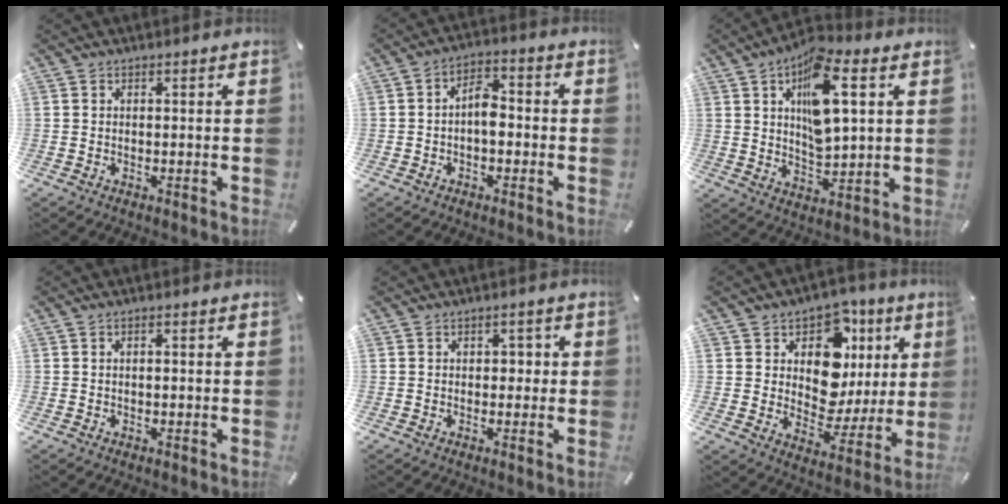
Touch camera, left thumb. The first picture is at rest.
{"total": 5.7, "force": [-1.4, 3.3, 4.4], "torque": [-0.067, 0.017, -0.027]}
{"total": 14.6, "force": [5.6, 6.7, 11.7], "torque": [-0.202, -0.014, 0.092]}
{"total": 1.2, "force": [0.0, 0.5, 1.1], "torque": [-0.020, 0.003, -0.001]}
{"total": 2.1, "force": [-0.2, 1.6, 1.4], "torque": [-0.020, 0.005, -0.009]}
{"total": 13.5, "force": [5.4, 9.9, 7.3], "torque": [-0.101, -0.052, 0.096]}